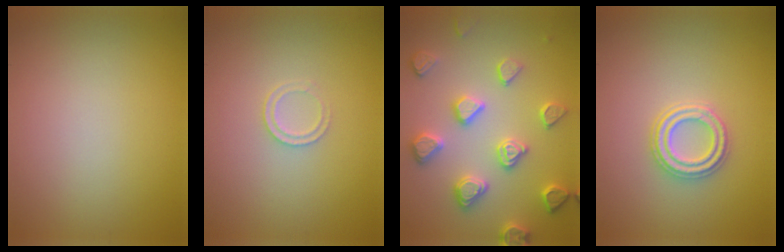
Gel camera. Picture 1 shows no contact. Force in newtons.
{"total": 1.2, "press": 1.2, "slide": 0.2}
{"total": 4.6, "press": 4.2, "slide": 1.9}
{"total": 2.7, "press": 2.5, "slide": 0.9}